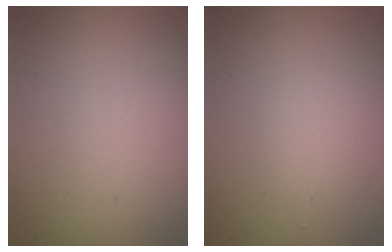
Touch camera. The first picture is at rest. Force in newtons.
{"total": 1.6, "press": 1.6, "slide": 0.1}